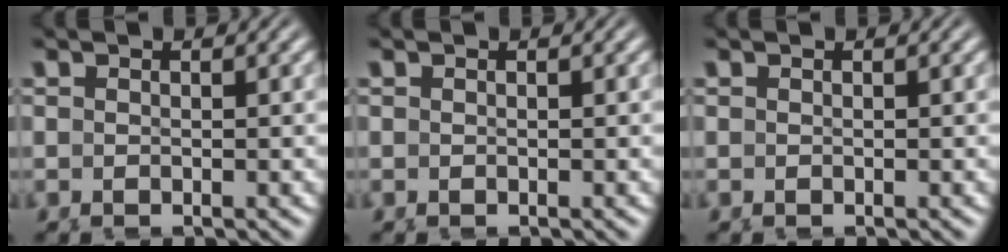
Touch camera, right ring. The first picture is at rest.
{"total": 0.0}
{"total": 0.0}